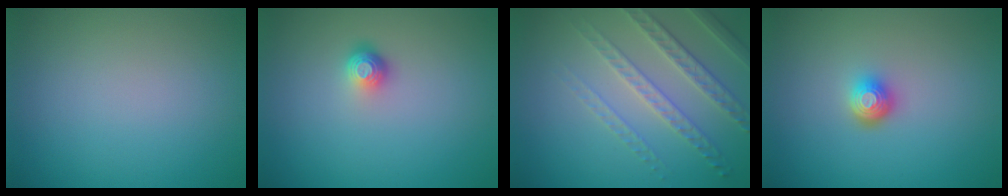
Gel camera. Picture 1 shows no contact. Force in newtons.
{"total": 1.6, "press": 1.1, "slide": 1.2}
{"total": 4.6, "press": 3.4, "slide": 3.2}
{"total": 2.0, "press": 1.5, "slide": 1.3}